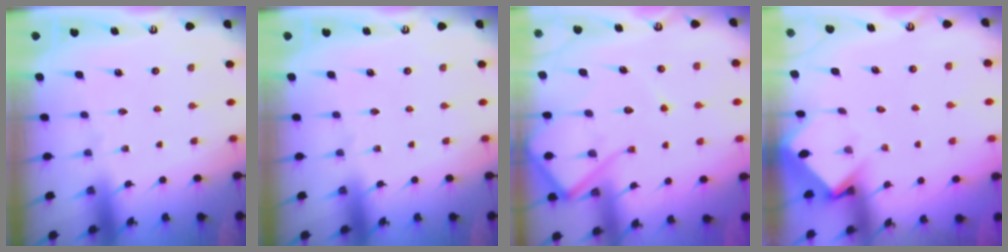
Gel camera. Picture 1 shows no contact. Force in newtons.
{"total": 0.0}
{"total": 12.5, "press": 12.5, "slide": 1.1}
{"total": 3.8, "press": 3.8, "slide": 0.2}